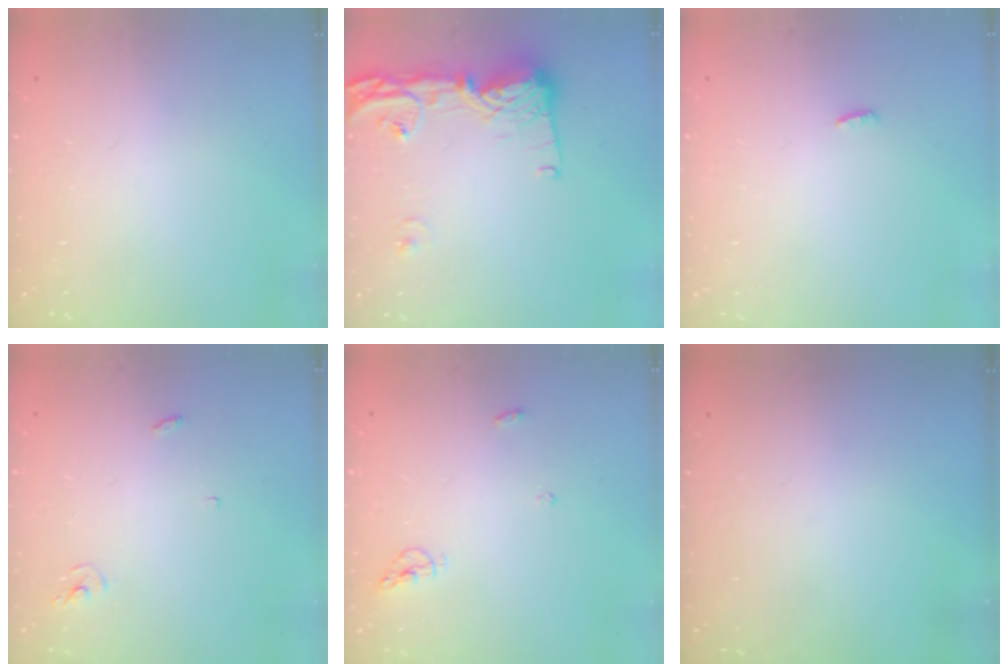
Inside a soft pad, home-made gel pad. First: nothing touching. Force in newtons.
{"total": 14.9, "press": 14.8, "slide": 1.2}
{"total": 3.0, "press": 2.9, "slide": 0.8}
{"total": 3.0, "press": 3.0, "slide": 0.2}
{"total": 5.0, "press": 4.9, "slide": 0.2}
{"total": 0.0}